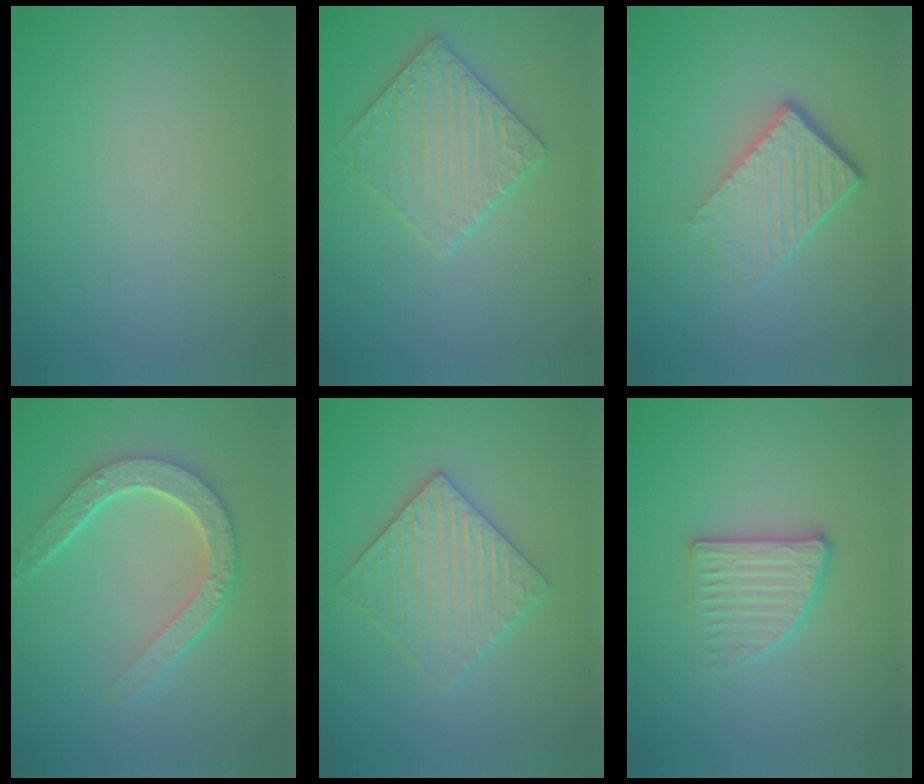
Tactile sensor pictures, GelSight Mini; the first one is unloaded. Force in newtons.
{"total": 3.6, "press": 3.5, "slide": 1.1}
{"total": 4.7, "press": 2.8, "slide": 3.8}
{"total": 4.7, "press": 3.7, "slide": 2.9}
{"total": 3.9, "press": 3.8, "slide": 0.7}
{"total": 2.8, "press": 2.5, "slide": 1.2}